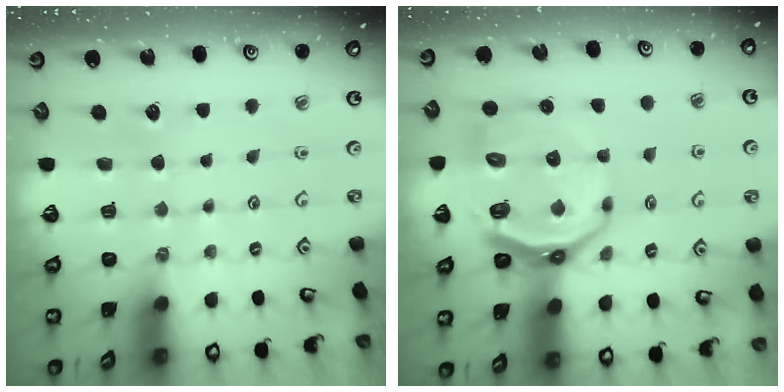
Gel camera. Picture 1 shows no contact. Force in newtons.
{"total": 14.4, "press": 13.9, "slide": 3.9}